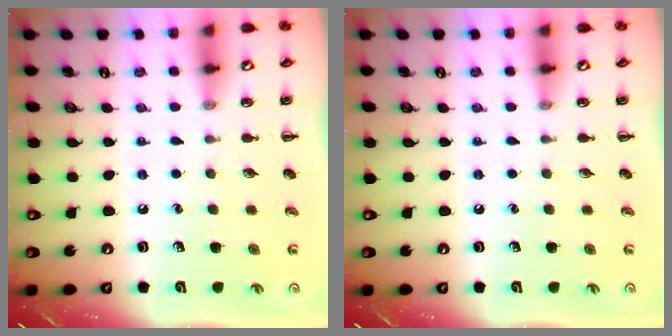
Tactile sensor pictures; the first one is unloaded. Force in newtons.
{"total": 0.0}